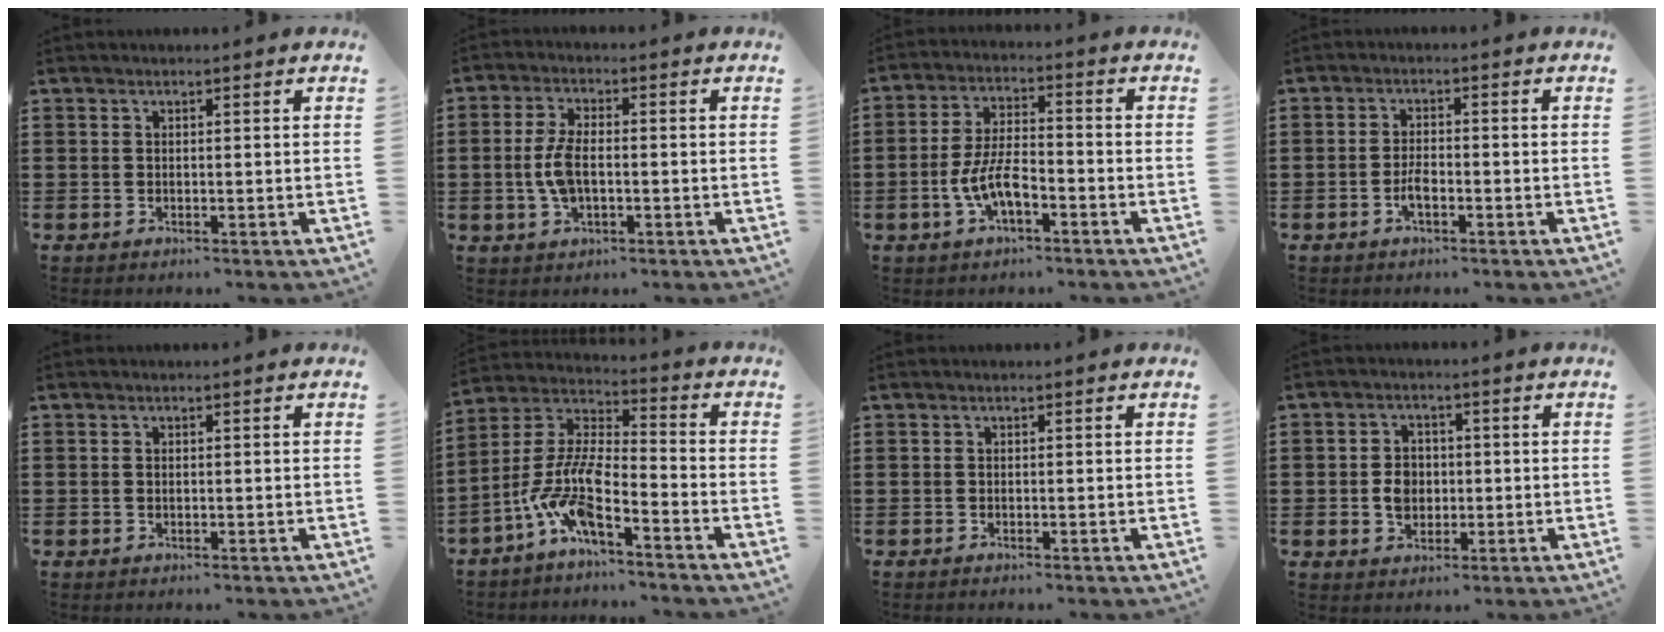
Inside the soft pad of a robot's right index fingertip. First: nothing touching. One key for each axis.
{"total": 5.9, "fx": -0.5, "fy": 2.7, "fz": 5.2, "tx": -0.124, "ty": -0.005, "tz": -0.016}
{"total": 7.1, "fx": -2.9, "fy": 2.7, "fz": 5.9, "tx": -0.132, "ty": -0.002, "tz": -0.061}
{"total": 2.7, "fx": -1.3, "fy": 0.8, "fz": 2.3, "tx": -0.049, "ty": -0.001, "tz": -0.026}
{"total": 0.0}
{"total": 9.7, "fx": -6.2, "fy": 2.0, "fz": 7.1, "tx": -0.184, "ty": -0.029, "tz": -0.133}
{"total": 0.0}
{"total": 4.2, "fx": -0.3, "fy": 3.2, "fz": 2.6, "tx": -0.064, "ty": 0.004, "tz": -0.010}